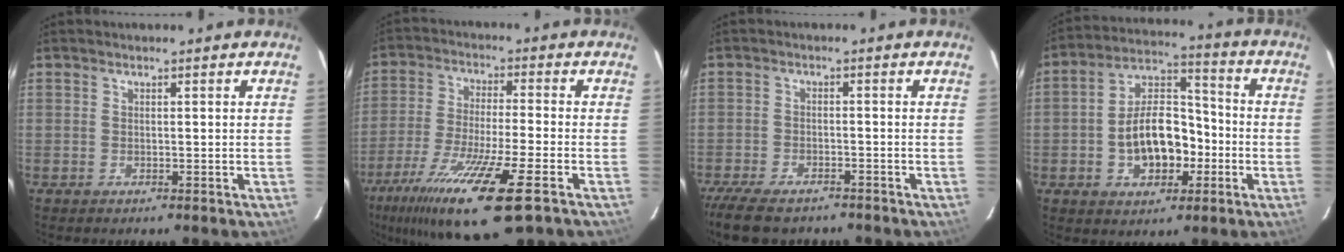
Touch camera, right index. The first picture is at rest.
{"total": 18.5, "force": [-11.0, 2.6, 14.6], "torque": [-0.290, -0.055, -0.197]}
{"total": 10.7, "force": [-8.6, 3.9, 4.8], "torque": [-0.124, -0.029, -0.149]}
{"total": 12.8, "force": [-3.4, 7.9, 9.5], "torque": [-0.181, 0.028, -0.046]}